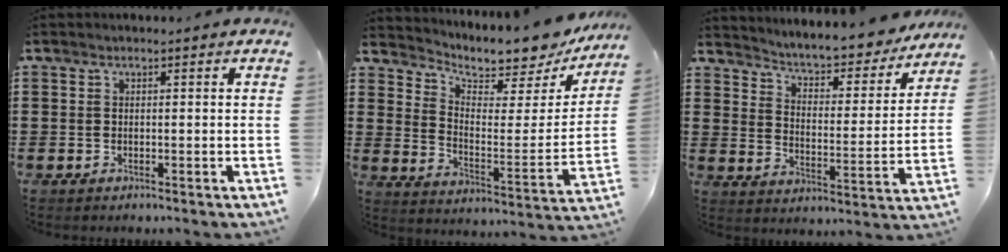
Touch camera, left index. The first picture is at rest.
{"total": 5.9, "force": [5.6, 1.2, 1.1], "torque": [-0.042, -0.051, 0.091]}
{"total": 5.0, "force": [4.8, 0.1, 1.3], "torque": [-0.043, -0.044, 0.073]}